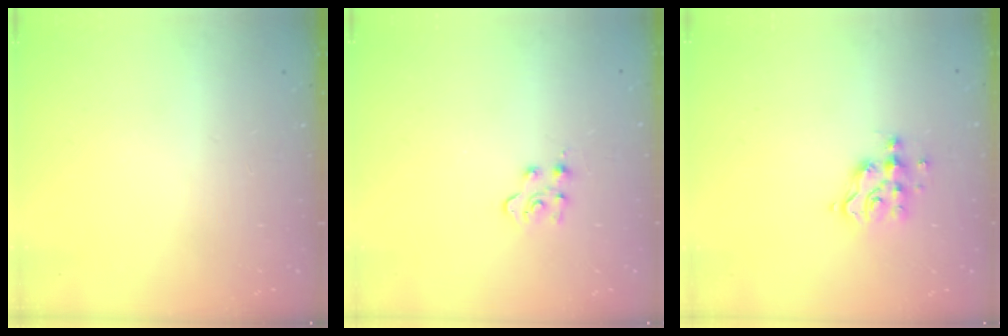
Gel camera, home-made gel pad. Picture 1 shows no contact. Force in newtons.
{"total": 3.4, "press": 3.4, "slide": 0.6}
{"total": 7.5, "press": 7.5, "slide": 0.6}